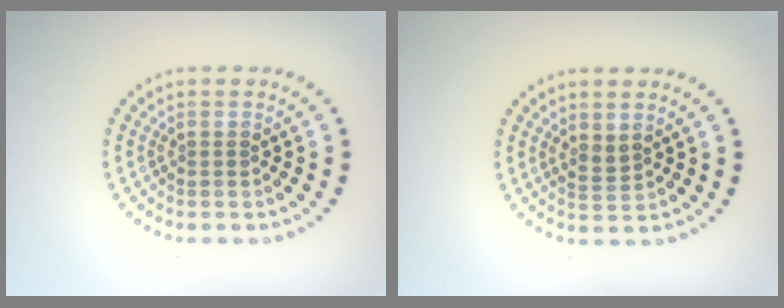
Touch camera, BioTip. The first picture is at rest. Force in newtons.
{"total": 1.4, "press": 1.2, "slide": 0.6}